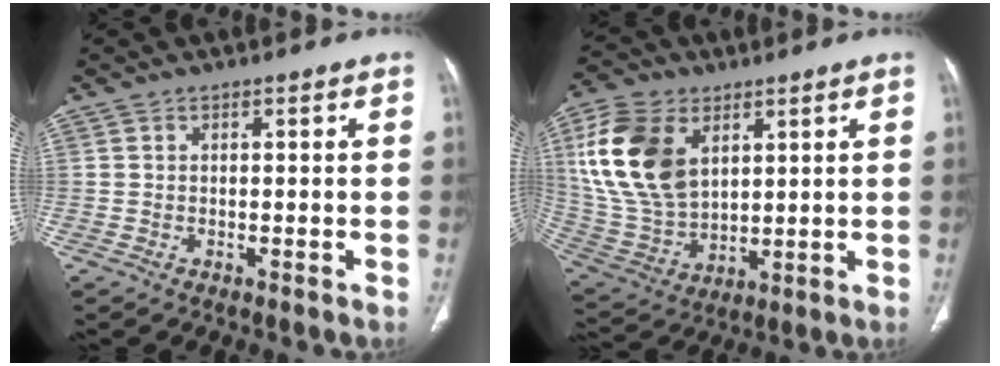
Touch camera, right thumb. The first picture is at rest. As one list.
[{"total": 18.5, "force": [6.1, 11.8, 12.8], "torque": [-0.246, -0.017, 0.129]}]